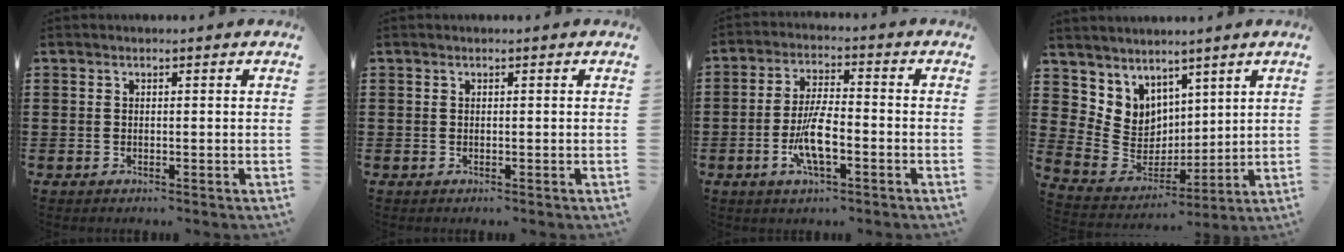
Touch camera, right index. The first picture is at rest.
{"total": 0.0}
{"total": 7.8, "force": [-2.5, 2.2, 7.1], "torque": [-0.151, -0.014, -0.048]}
{"total": 6.5, "force": [3.8, 5.3, -0.3], "torque": [-0.049, -0.042, 0.074]}